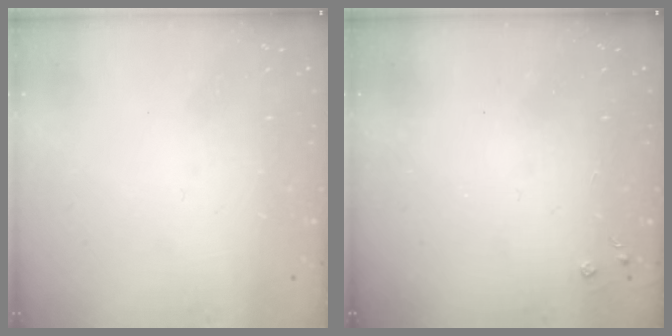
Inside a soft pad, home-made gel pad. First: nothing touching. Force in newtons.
{"total": 2.7, "press": 2.7, "slide": 0.4}